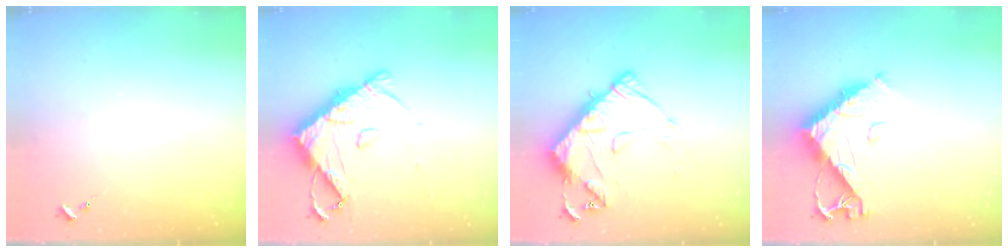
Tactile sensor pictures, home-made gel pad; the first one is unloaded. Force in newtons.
{"total": 13.5, "press": 13.4, "slide": 1.5}
{"total": 14.8, "press": 14.7, "slide": 1.5}
{"total": 10.6, "press": 10.5, "slide": 1.1}